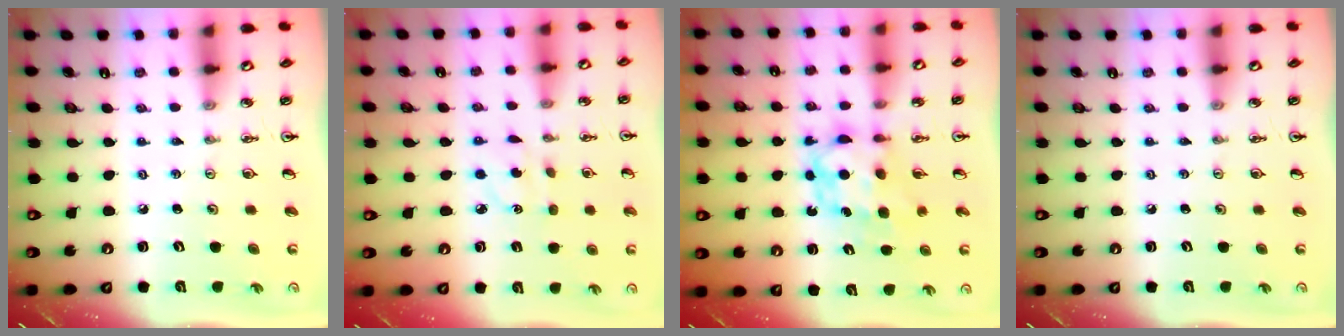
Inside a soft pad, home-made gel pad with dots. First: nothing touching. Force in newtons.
{"total": 3.1, "press": 3.0, "slide": 0.8}
{"total": 6.7, "press": 6.7, "slide": 0.6}
{"total": 0.0}